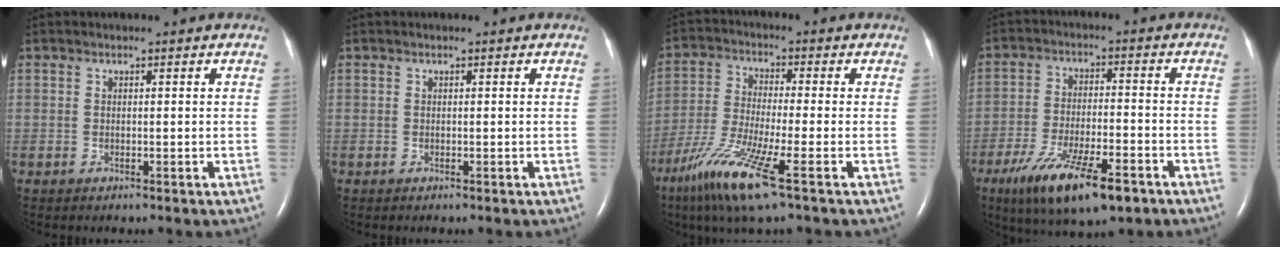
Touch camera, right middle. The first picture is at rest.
{"total": 0.0}
{"total": 11.3, "force": [-6.2, 0.1, 9.4], "torque": [-0.201, -0.033, -0.120]}
{"total": 13.4, "force": [-8.2, 3.2, 10.1], "torque": [-0.179, -0.024, -0.135]}